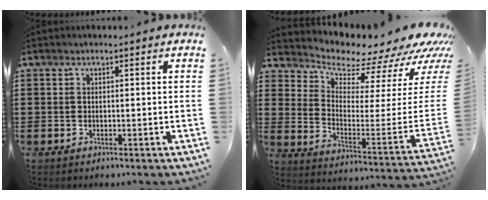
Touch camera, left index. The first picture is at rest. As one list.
[{"total": 6.1, "force": [5.8, 1.4, 1.2], "torque": [-0.039, -0.080, 0.094]}]